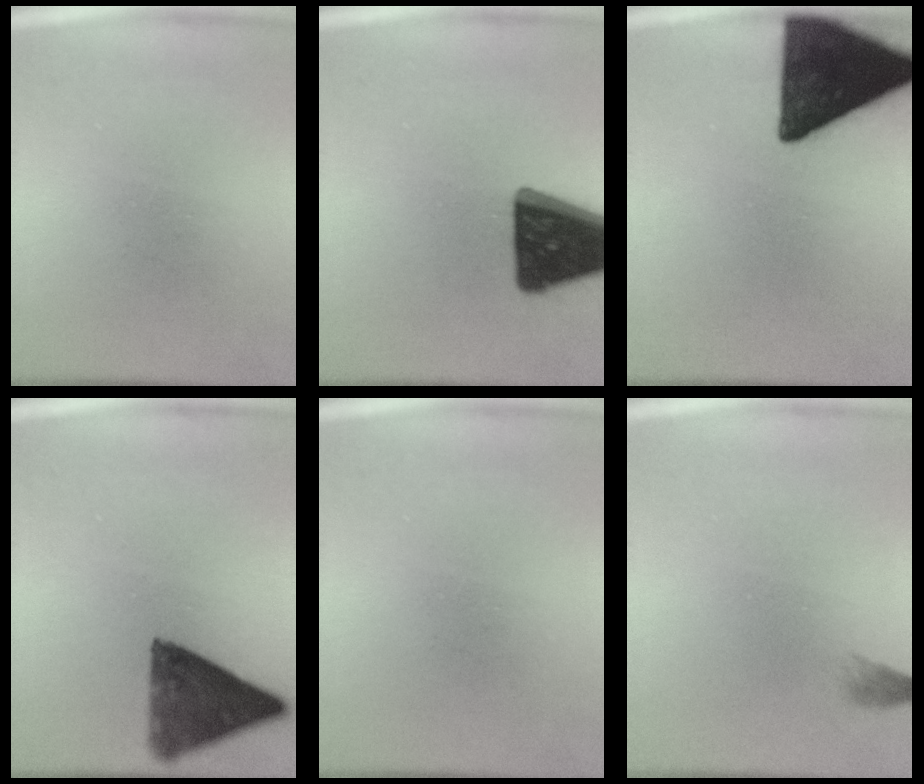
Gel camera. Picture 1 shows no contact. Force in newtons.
{"total": 18.4}
{"total": 18.3}
{"total": 11.7}
{"total": 0.0}
{"total": 1.0}